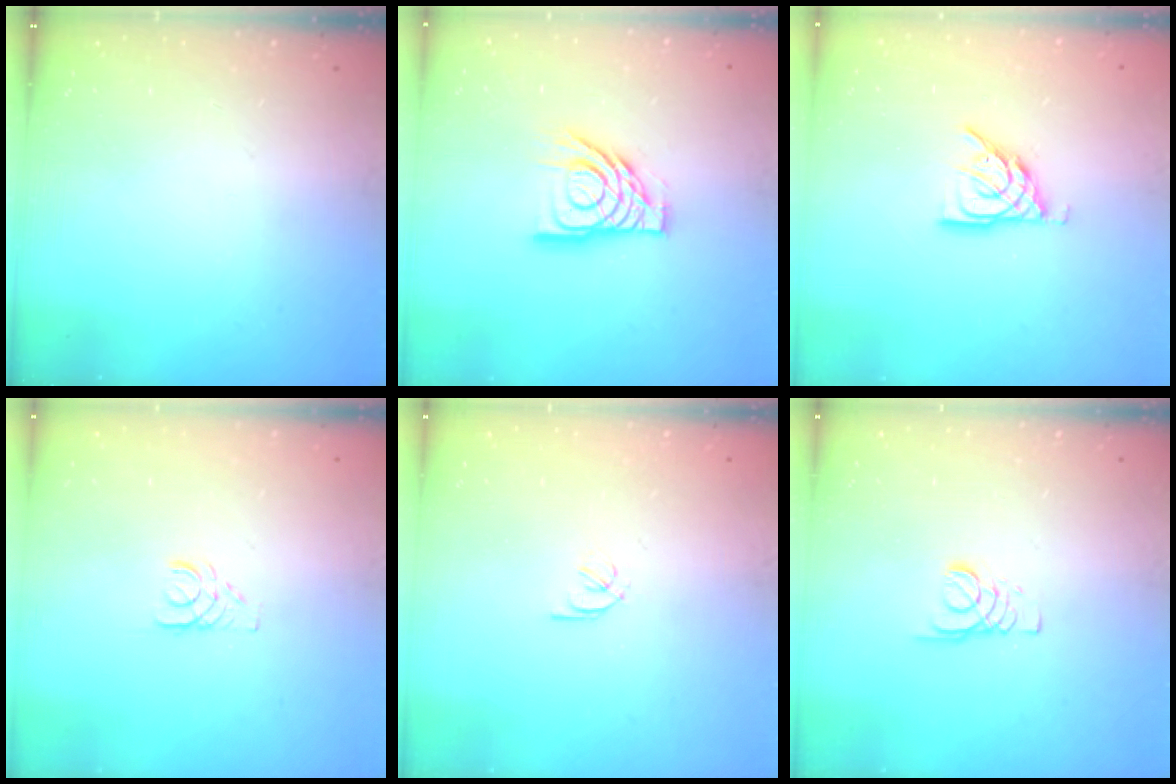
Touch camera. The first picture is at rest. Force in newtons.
{"total": 12.2, "press": 12.2, "slide": 1.1}
{"total": 9.3, "press": 9.2, "slide": 1.2}
{"total": 2.7, "press": 2.7, "slide": 0.2}
{"total": 2.0, "press": 2.0, "slide": 0.3}
{"total": 1.8, "press": 1.7, "slide": 0.1}